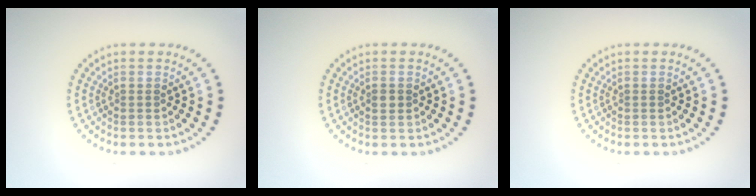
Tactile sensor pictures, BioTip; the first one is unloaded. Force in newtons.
{"total": 1.1, "press": 1.1, "slide": 0.1}
{"total": 0.0}